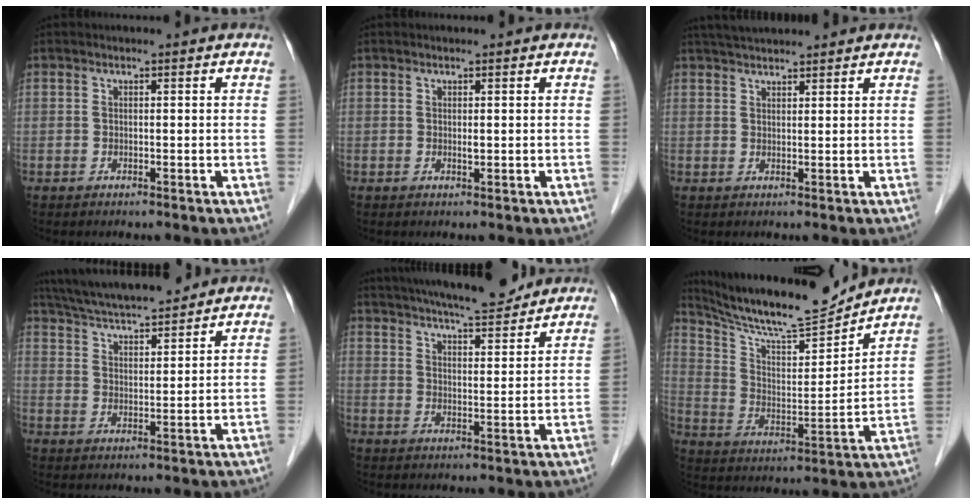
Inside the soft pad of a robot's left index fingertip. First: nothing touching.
{"total": 0.5, "force": [0.2, 0.2, 0.5], "torque": [-0.011, -0.001, 0.002]}
{"total": 6.2, "force": [5.7, 0.9, 2.4], "torque": [-0.041, 0.039, 0.093]}
{"total": 13.9, "force": [12.6, 1.6, 5.6], "torque": [-0.105, 0.026, 0.208]}
{"total": 14.0, "force": [12.5, 1.5, 6.0], "torque": [-0.100, 0.008, 0.186]}
{"total": 16.2, "force": [15.3, 0.5, 5.4], "torque": [-0.109, -0.008, 0.258]}